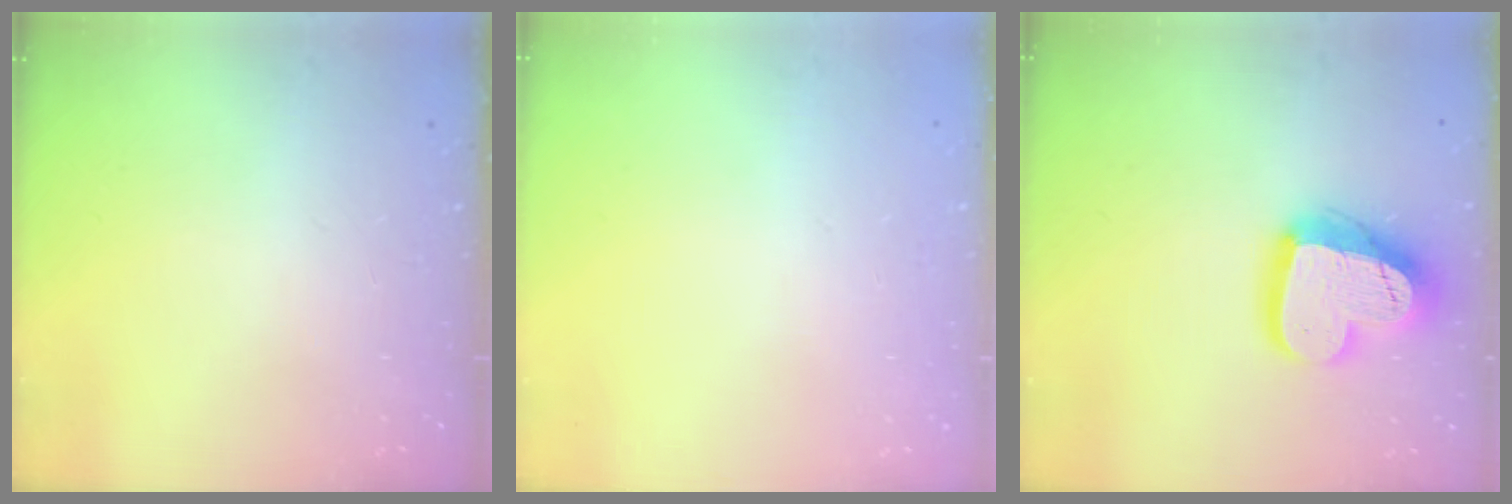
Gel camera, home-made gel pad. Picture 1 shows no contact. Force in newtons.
{"total": 0.0}
{"total": 18.3, "press": 18.2, "slide": 1.6}